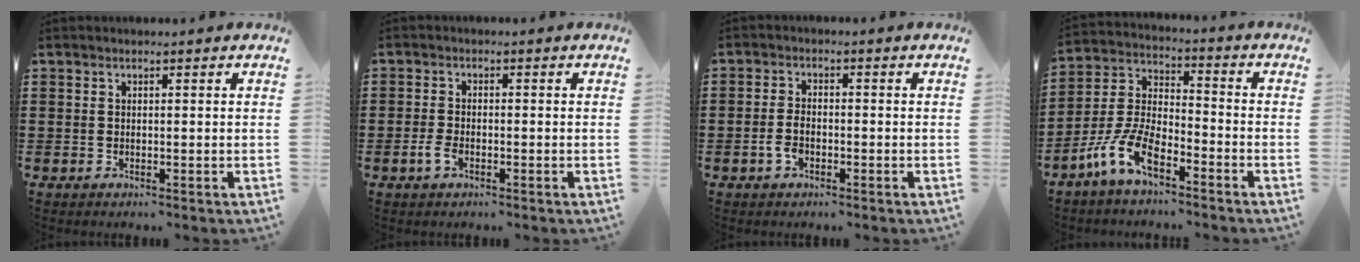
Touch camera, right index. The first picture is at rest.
{"total": 2.4, "force": [-1.2, 1.1, 1.7], "torque": [-0.047, -0.006, -0.025]}
{"total": 2.9, "force": [-1.3, 1.3, 2.3], "torque": [-0.057, -0.006, -0.027]}
{"total": 8.5, "force": [-5.7, 3.1, 5.4], "torque": [-0.139, -0.001, -0.115]}